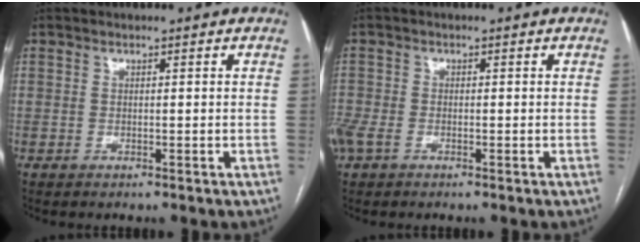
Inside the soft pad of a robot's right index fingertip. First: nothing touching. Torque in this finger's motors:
{"motor_torque": [0.33, -0.08, 0.26, 0.09]}